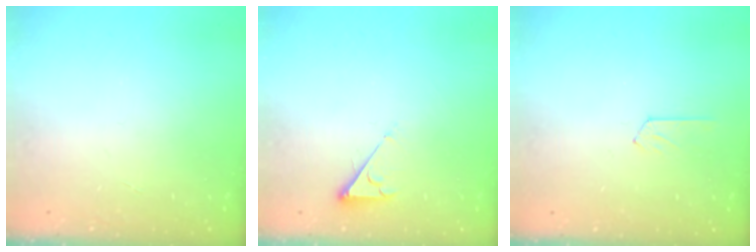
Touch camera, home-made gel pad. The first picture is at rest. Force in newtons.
{"total": 3.9, "press": 3.9, "slide": 0.6}
{"total": 6.4, "press": 6.3, "slide": 0.5}